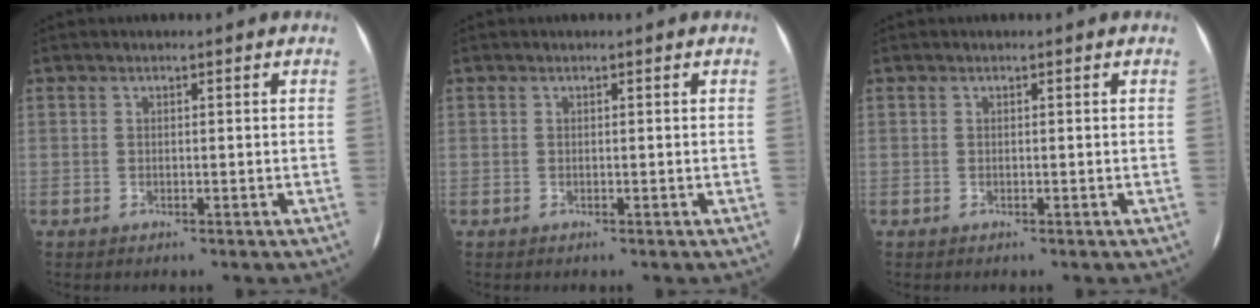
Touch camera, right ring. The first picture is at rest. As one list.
[{"total": 0.0}, {"total": 0.0}]